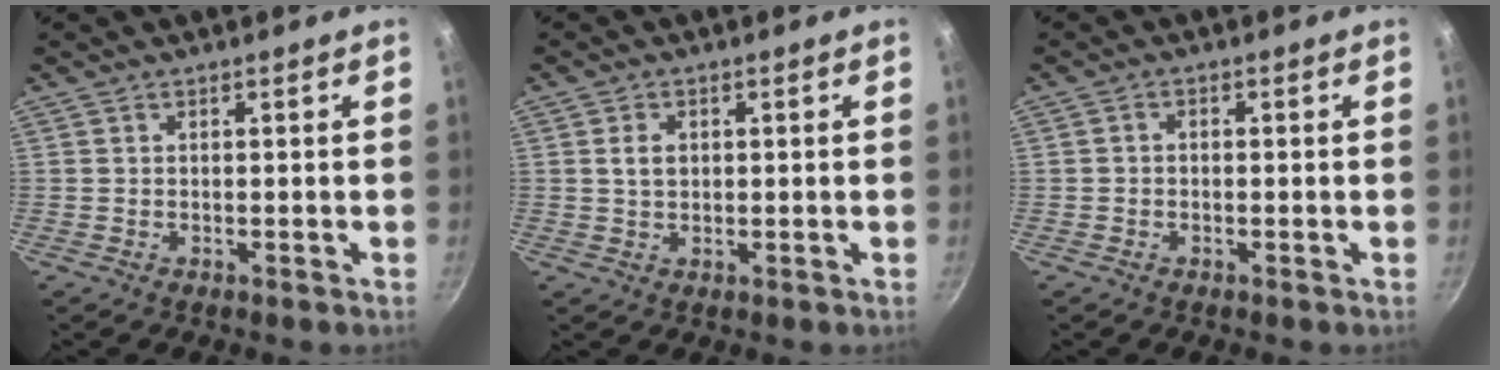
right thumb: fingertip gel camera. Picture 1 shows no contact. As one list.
[{"total": 2.8, "force": [0.5, 2.1, 1.9], "torque": [-0.024, 0.001, 0.011]}, {"total": 1.2, "force": [-0.4, 0.9, 0.7], "torque": [-0.015, 0.007, -0.009]}]